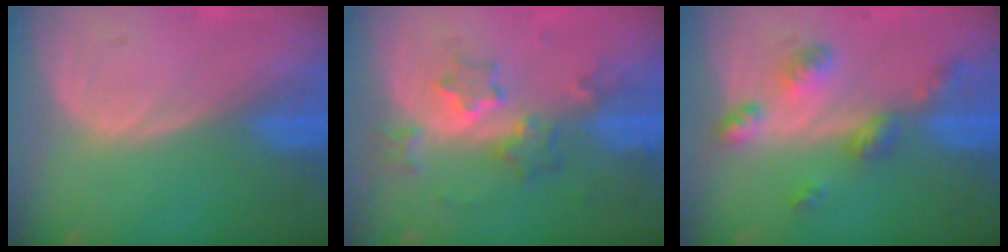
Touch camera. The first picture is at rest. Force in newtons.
{"total": 6.1, "press": 5.4, "slide": 2.8}
{"total": 6.2, "press": 5.5, "slide": 3.0}